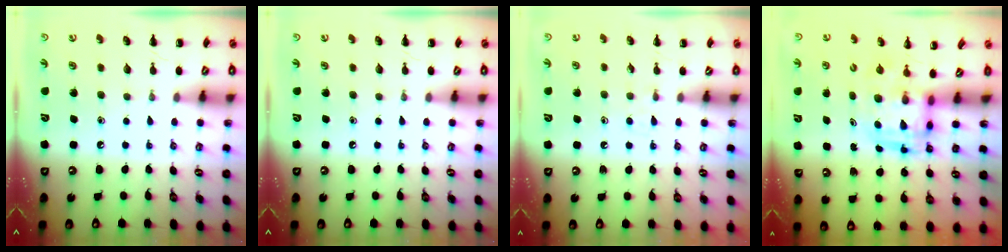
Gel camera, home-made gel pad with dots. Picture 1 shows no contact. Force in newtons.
{"total": 0.0}
{"total": 3.1, "press": 2.9, "slide": 1.2}
{"total": 3.6, "press": 3.5, "slide": 0.7}